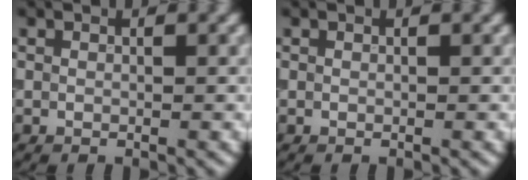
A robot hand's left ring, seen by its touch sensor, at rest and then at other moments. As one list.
[{"total": 0.0}]